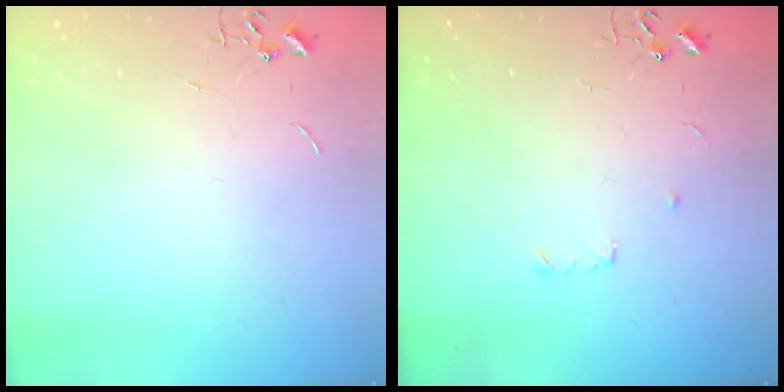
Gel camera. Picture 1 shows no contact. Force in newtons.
{"total": 3.6, "press": 3.6, "slide": 0.6}